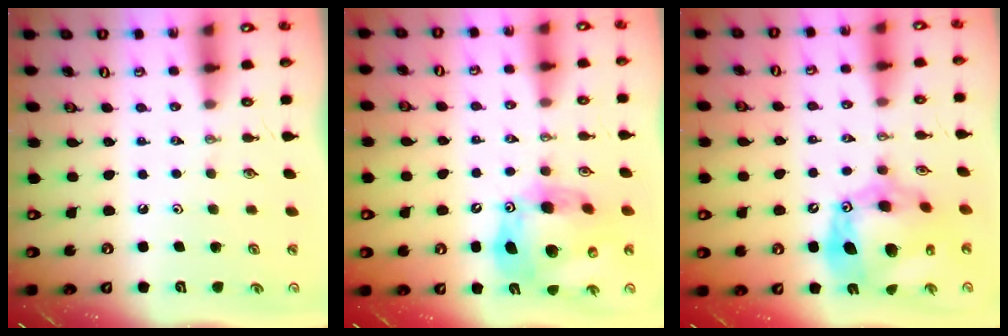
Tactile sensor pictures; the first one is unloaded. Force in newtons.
{"total": 17.4, "press": 17.2, "slide": 2.7}
{"total": 19.3, "press": 19.2, "slide": 1.9}